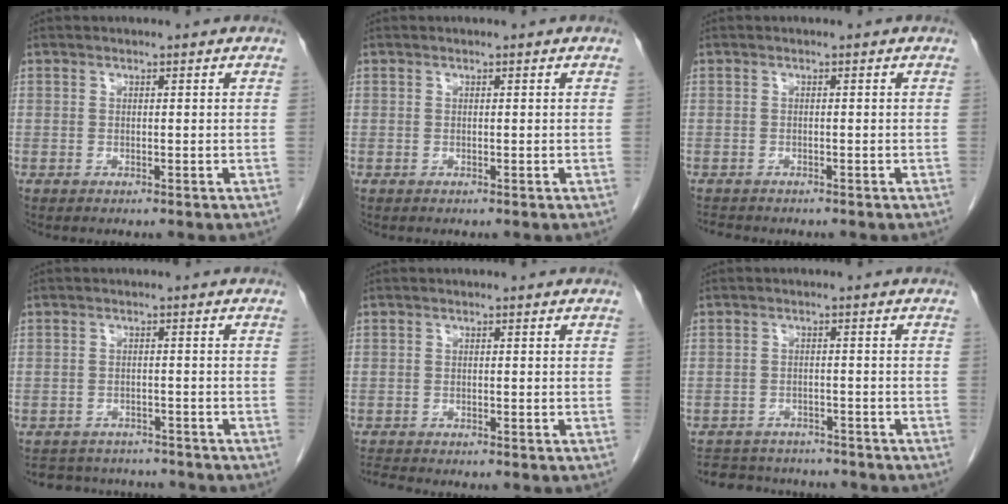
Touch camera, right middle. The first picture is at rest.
{"total": 0.0}
{"total": 2.2, "force": [-2.0, 0.7, 0.6], "torque": [-0.019, -0.008, -0.028]}
{"total": 8.9, "force": [-8.3, 2.7, 1.7], "torque": [-0.032, 0.009, -0.106]}
{"total": 1.9, "force": [-1.9, -0.3, 0.2], "torque": [-0.011, -0.013, -0.035]}
{"total": 9.2, "force": [-8.5, 3.1, 1.7], "torque": [-0.032, 0.007, -0.113]}